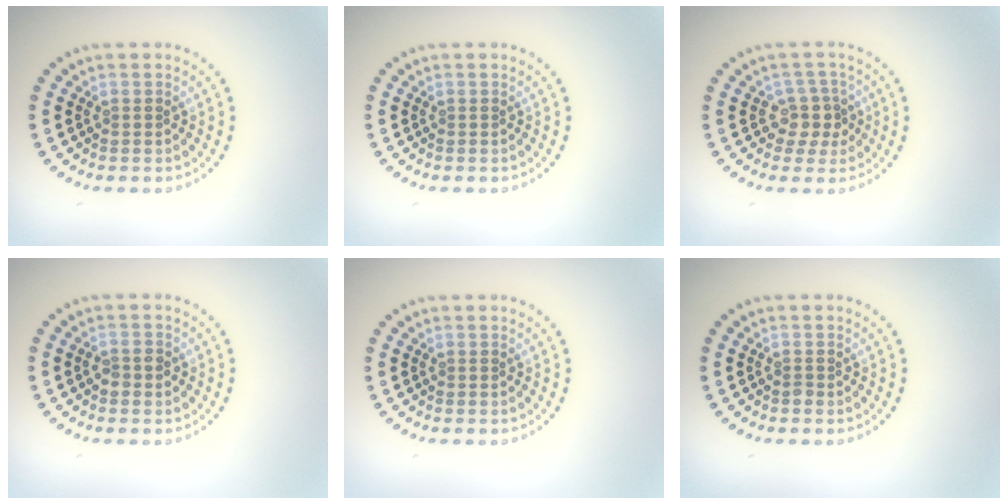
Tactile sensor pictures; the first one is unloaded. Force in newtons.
{"total": 0.0}
{"total": 2.3, "press": 2.0, "slide": 1.2}
{"total": 1.4, "press": 1.4, "slide": 0.3}
{"total": 0.0}
{"total": 0.5, "press": 0.4, "slide": 0.4}